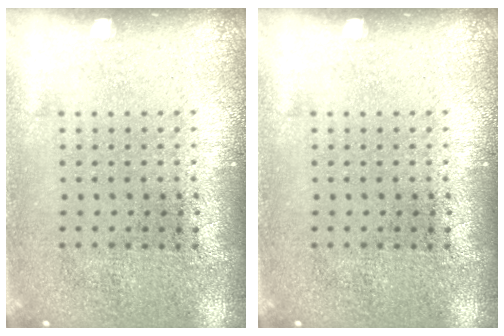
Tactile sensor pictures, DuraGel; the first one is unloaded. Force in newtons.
{"total": 0.0}